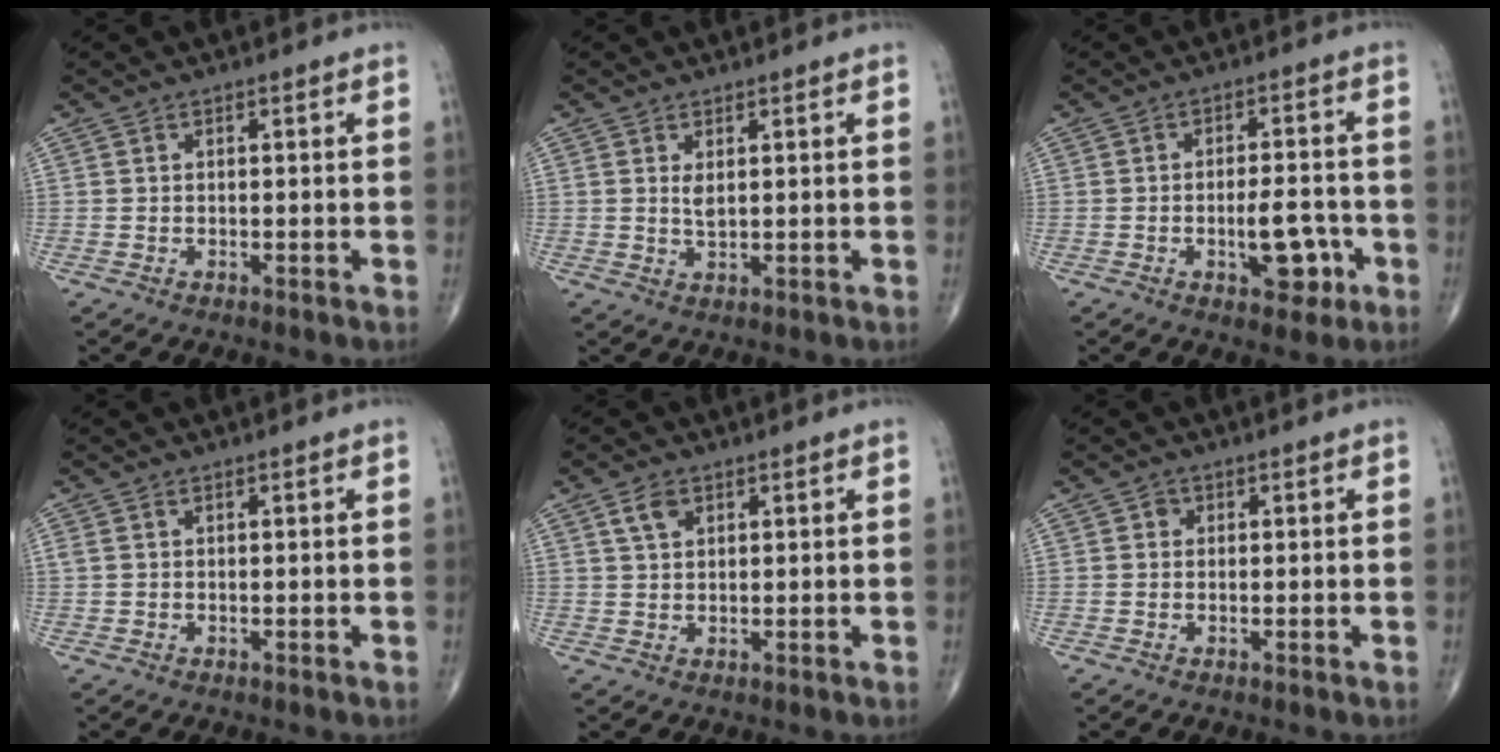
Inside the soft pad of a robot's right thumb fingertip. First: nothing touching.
{"total": 2.0, "force": [0.8, 0.8, 1.7], "torque": [-0.031, -0.009, 0.019]}
{"total": 7.6, "force": [-2.6, 3.6, 6.2], "torque": [-0.071, 0.017, -0.033]}
{"total": 1.1, "force": [0.5, 0.6, 0.8], "torque": [-0.022, 0.014, 0.015]}
{"total": 3.2, "force": [1.6, 1.9, 2.0], "torque": [-0.034, -0.003, 0.033]}
{"total": 1.1, "force": [0.2, 1.0, 0.3], "torque": [0.002, 0.002, 0.000]}